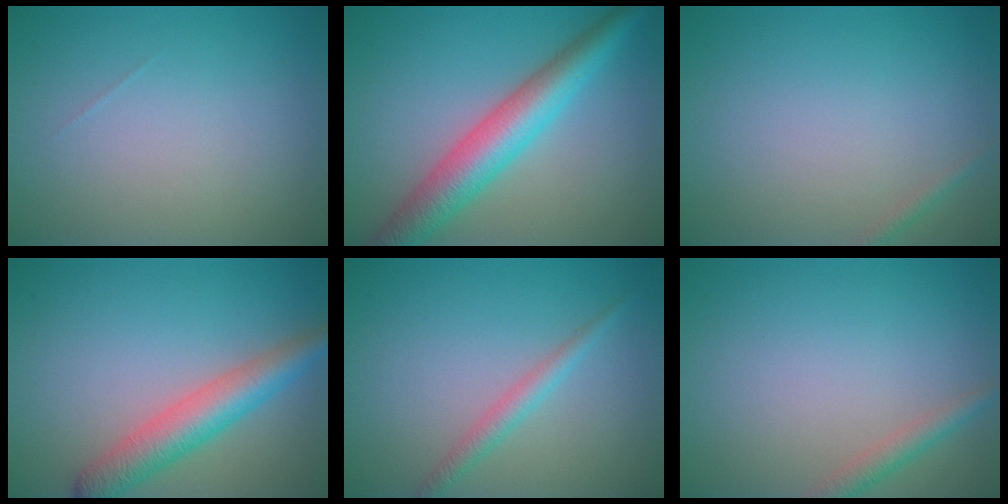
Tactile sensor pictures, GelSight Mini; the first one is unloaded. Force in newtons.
{"total": 6.4, "press": 6.4, "slide": 0.2}
{"total": 0.7, "press": 0.7, "slide": 0.0}
{"total": 4.9, "press": 4.9, "slide": 0.2}
{"total": 1.8, "press": 1.8, "slide": 0.0}
{"total": 1.8, "press": 1.8, "slide": 0.1}